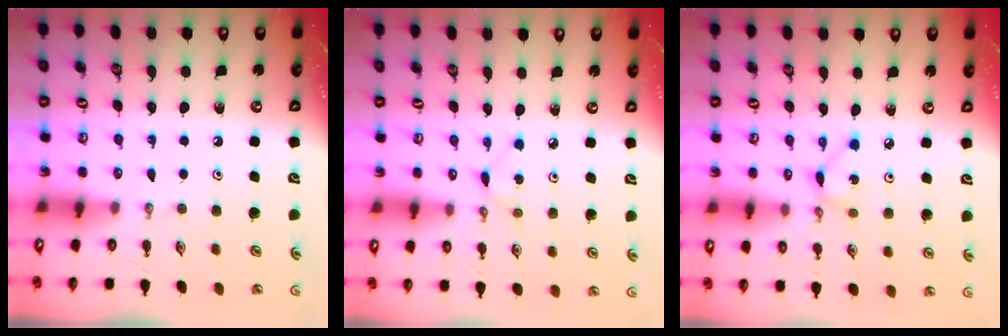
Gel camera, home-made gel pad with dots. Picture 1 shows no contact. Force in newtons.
{"total": 2.9, "press": 2.8, "slide": 0.4}
{"total": 2.6, "press": 2.6, "slide": 0.1}